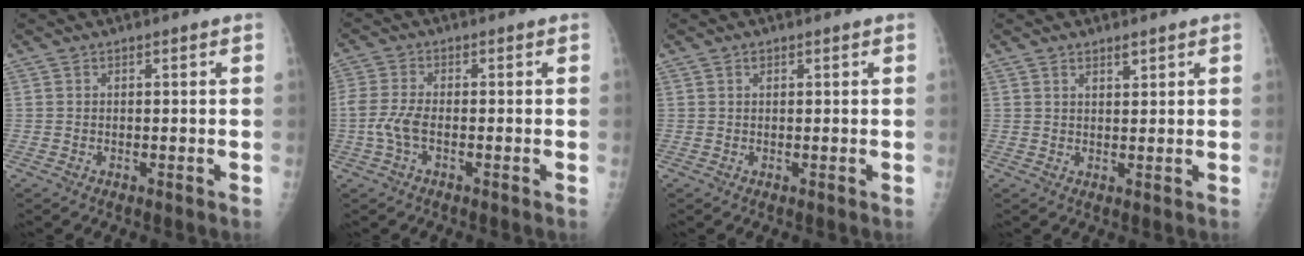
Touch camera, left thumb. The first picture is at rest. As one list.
[{"total": 4.4, "force": [-1.2, 2.0, 3.7], "torque": [-0.099, 0.004, -0.031]}, {"total": 0.8, "force": [0.4, 0.5, 0.4], "torque": [-0.003, -0.002, 0.007]}, {"total": 1.9, "force": [1.4, 0.7, 1.0], "torque": [-0.010, -0.010, 0.024]}]